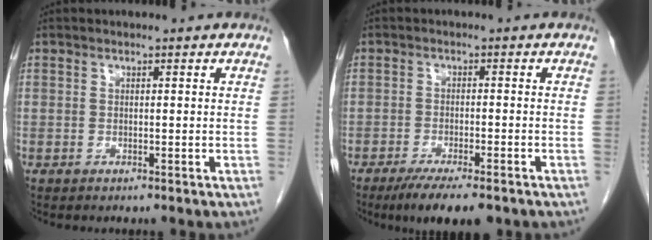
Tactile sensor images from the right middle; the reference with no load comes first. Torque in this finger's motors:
{"motor_torque": [0.75, -0.54, 0.14, 0.08]}